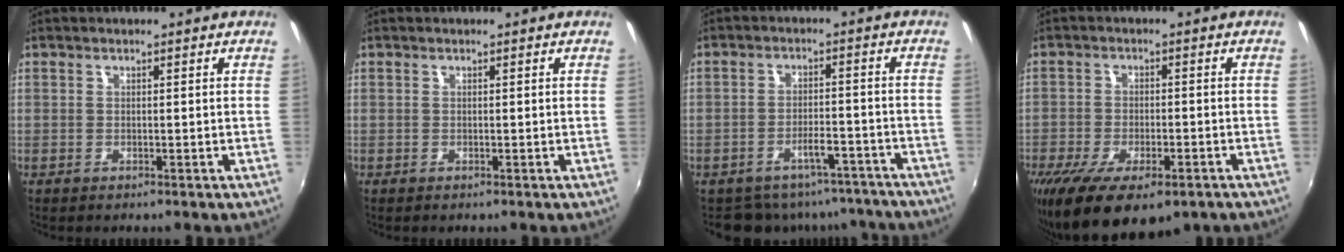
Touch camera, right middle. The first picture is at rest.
{"total": 0.0}
{"total": 10.2, "force": [-9.1, 3.9, 2.3], "torque": [-0.040, 0.021, -0.105]}
{"total": 14.2, "force": [-9.2, 5.7, 9.3], "torque": [-0.194, -0.047, -0.140]}